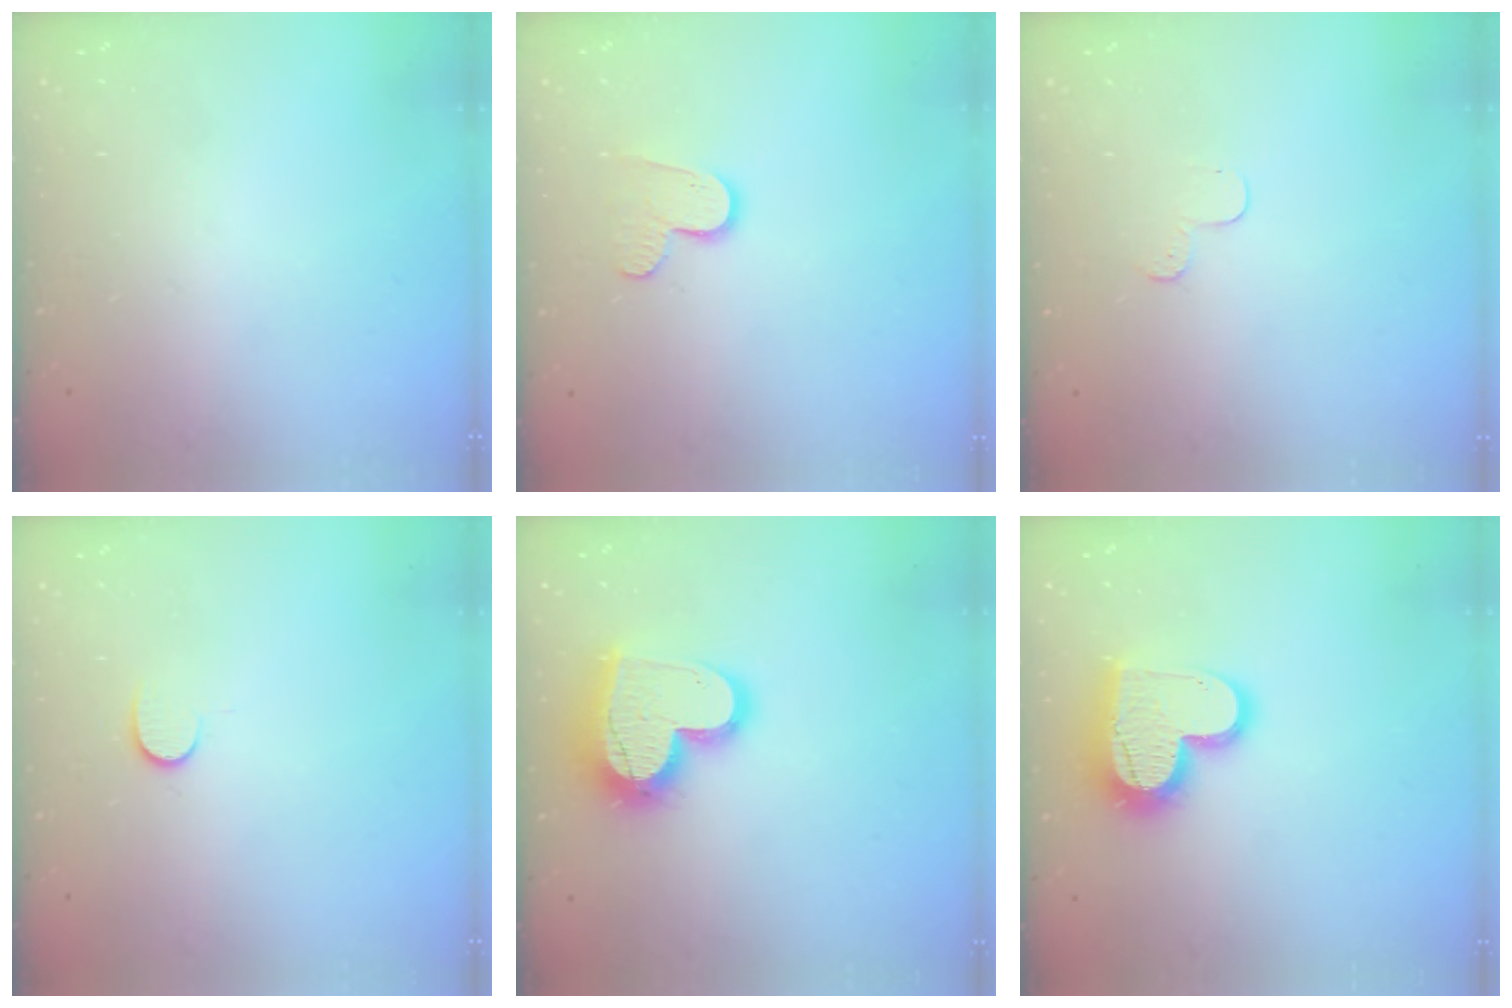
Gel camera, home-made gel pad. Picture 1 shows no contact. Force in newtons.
{"total": 7.8, "press": 7.7, "slide": 0.6}
{"total": 3.2, "press": 3.2, "slide": 0.3}
{"total": 5.7, "press": 5.6, "slide": 0.7}
{"total": 17.9, "press": 17.9, "slide": 1.5}
{"total": 15.2, "press": 15.1, "slide": 1.4}